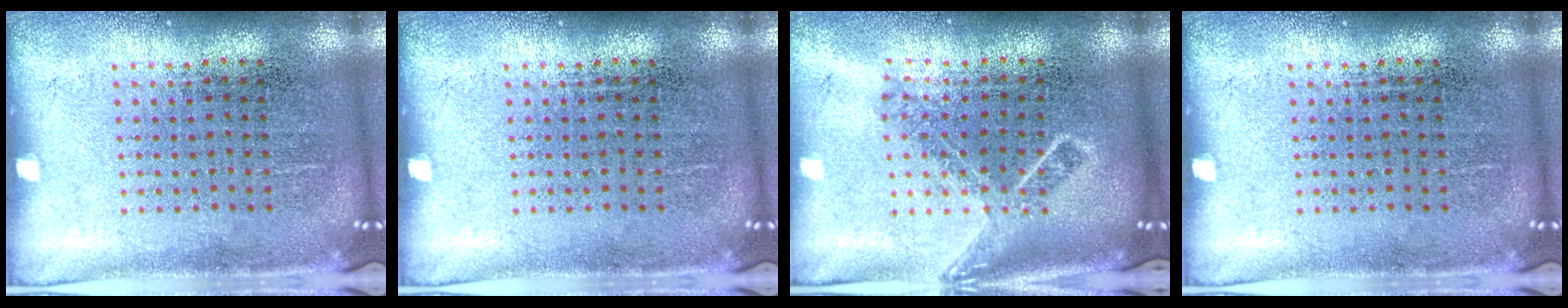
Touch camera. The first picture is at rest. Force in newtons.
{"total": 0.0}
{"total": 1.8, "press": 1.3, "slide": 1.2}
{"total": 0.0}